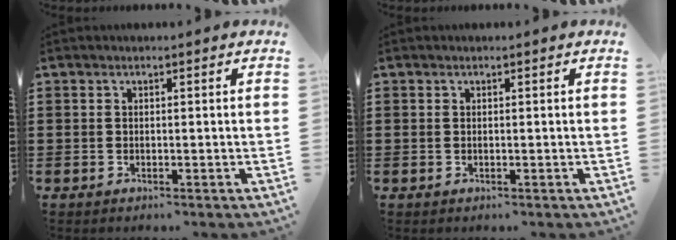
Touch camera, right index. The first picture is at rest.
{"total": 0.0}